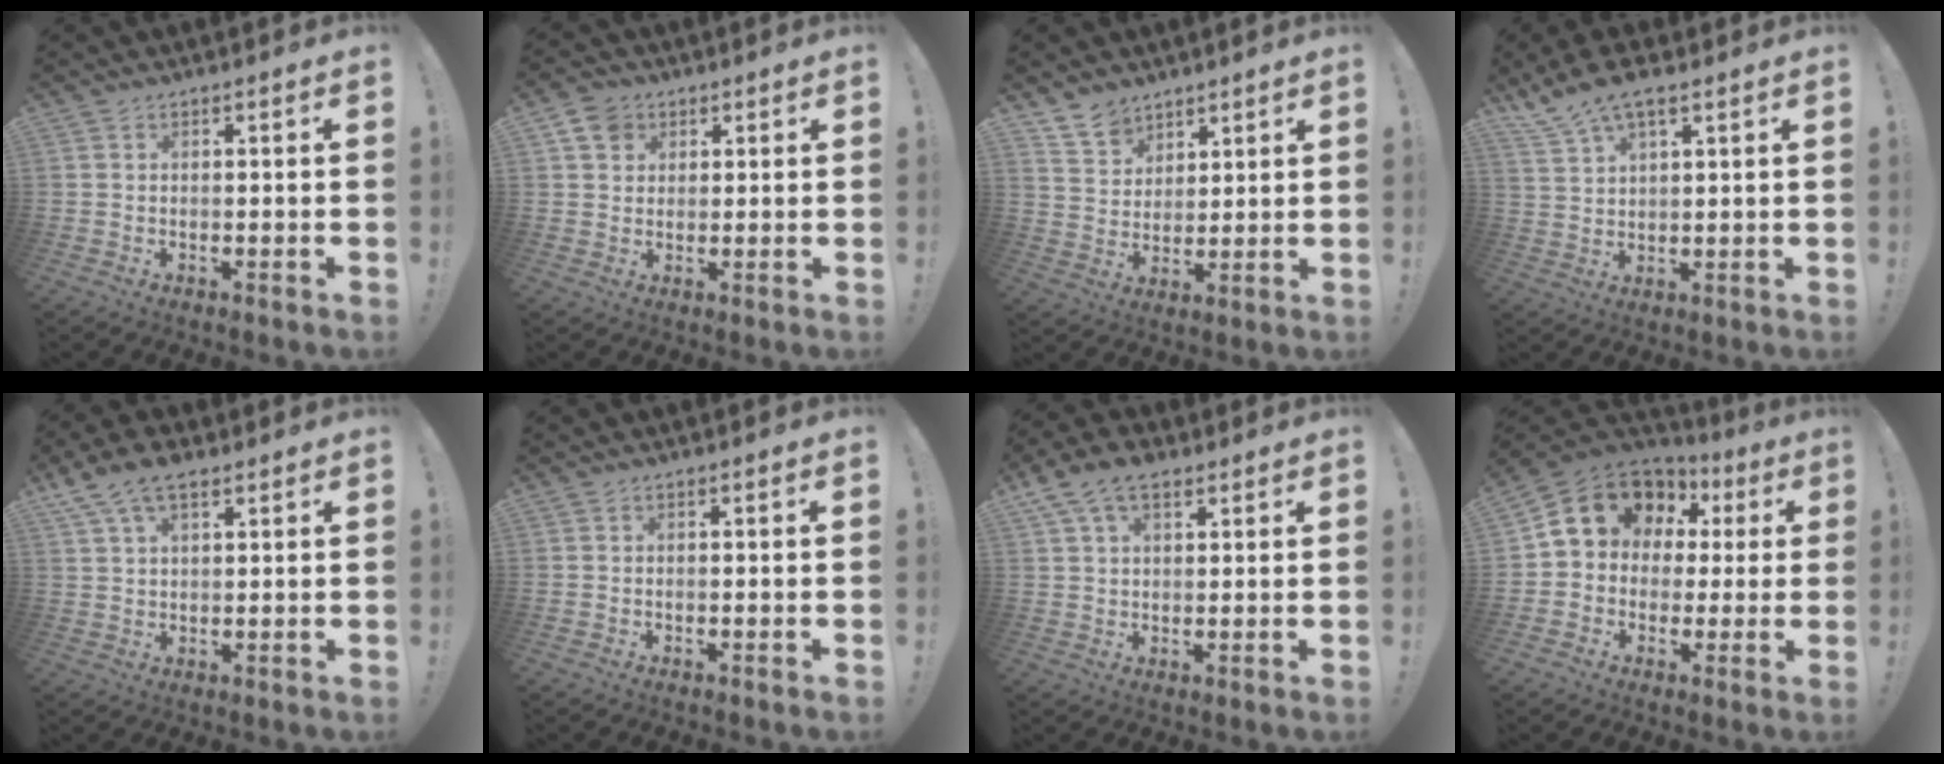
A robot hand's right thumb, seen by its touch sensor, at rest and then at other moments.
{"total": 5.9, "force": [3.1, 4.6, 1.8], "torque": [-0.031, -0.009, 0.060]}
{"total": 8.0, "force": [6.5, 4.6, 0.9], "torque": [-0.028, -0.046, 0.129]}
{"total": 7.9, "force": [5.7, 2.4, 4.9], "torque": [-0.092, -0.027, 0.109]}
{"total": 8.3, "force": [4.9, 3.9, 5.4], "torque": [-0.100, -0.005, 0.096]}
{"total": 0.0}
{"total": 8.6, "force": [4.4, 4.9, 5.5], "torque": [-0.094, -0.003, 0.087]}
{"total": 13.1, "force": [5.3, 10.4, 6.0], "torque": [-0.085, -0.028, 0.107]}